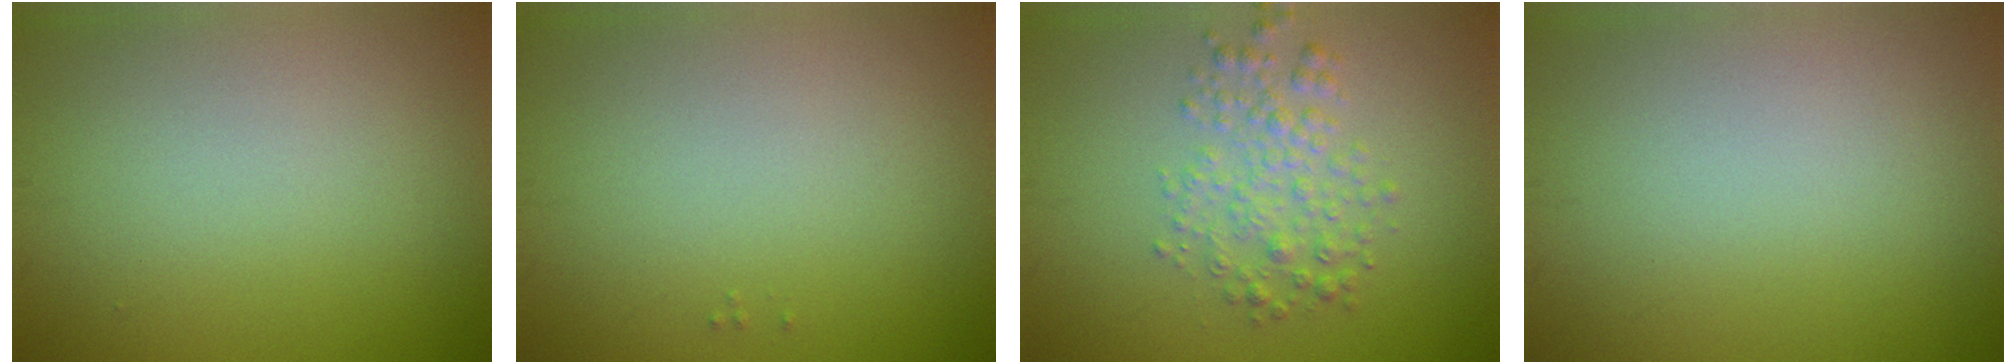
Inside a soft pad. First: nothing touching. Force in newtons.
{"total": 0.0}
{"total": 2.8, "press": 2.8, "slide": 0.0}
{"total": 0.0}